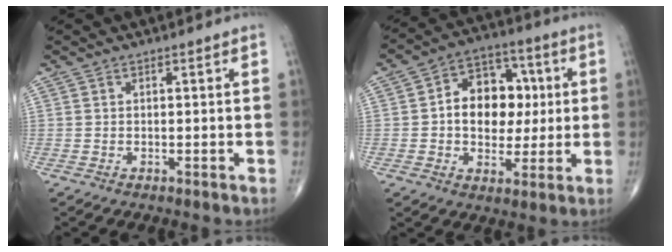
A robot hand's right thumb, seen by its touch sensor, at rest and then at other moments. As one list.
[{"total": 13.7, "force": [1.0, 10.0, 9.2], "torque": [-0.092, 0.021, 0.013]}]